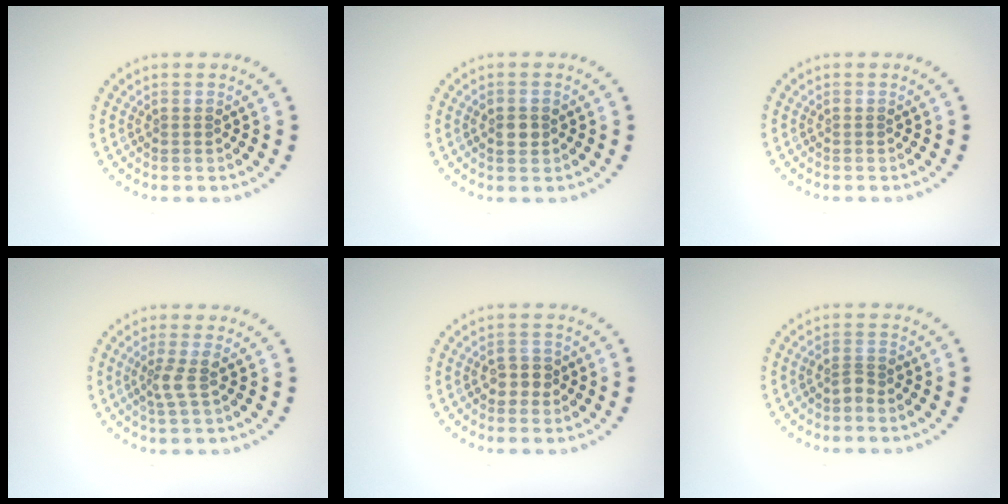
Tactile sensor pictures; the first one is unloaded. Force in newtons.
{"total": 1.9, "press": 1.9, "slide": 0.1}
{"total": 0.0}
{"total": 1.9, "press": 1.4, "slide": 1.3}
{"total": 1.9, "press": 1.8, "slide": 0.6}
{"total": 1.4, "press": 1.1, "slide": 0.8}